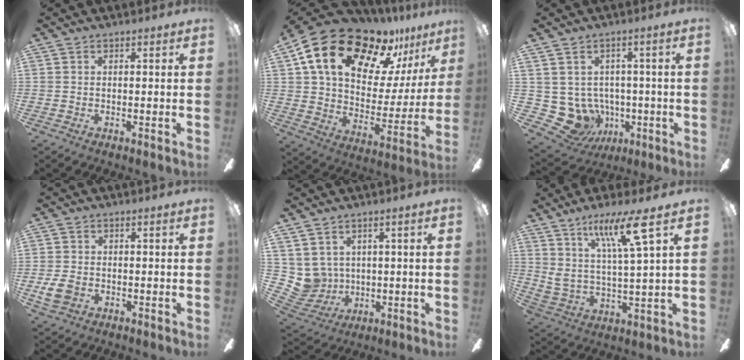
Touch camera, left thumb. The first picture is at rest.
{"total": 20.9, "force": [13.9, 11.1, 11.0], "torque": [-0.180, -0.086, 0.244]}
{"total": 8.8, "force": [-1.1, 8.4, 2.6], "torque": [-0.097, -0.007, -0.008]}
{"total": 4.9, "force": [-1.6, 3.3, 3.2], "torque": [-0.068, 0.005, -0.030]}
{"total": 6.1, "force": [3.1, 5.3, 0.4], "torque": [-0.059, -0.025, 0.064]}
{"total": 13.7, "force": [8.4, 2.3, 10.6], "torque": [-0.201, -0.035, 0.134]}